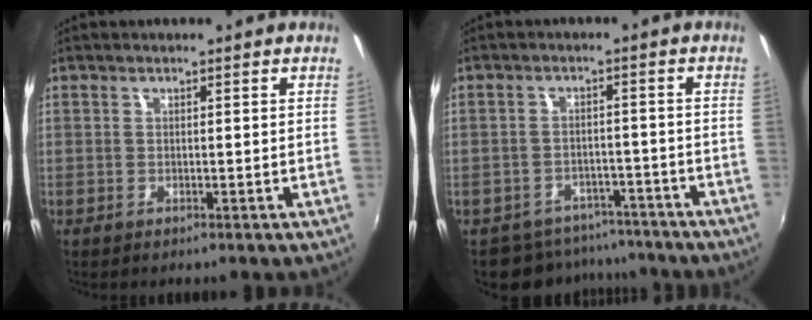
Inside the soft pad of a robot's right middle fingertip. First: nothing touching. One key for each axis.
{"total": 9.3, "fx": -8.0, "fy": 4.5, "fz": 1.3, "tx": -0.030, "ty": 0.015, "tz": -0.104}